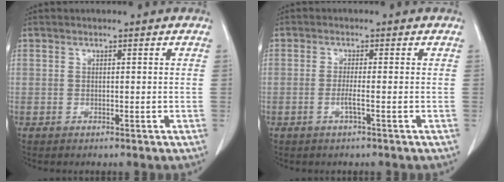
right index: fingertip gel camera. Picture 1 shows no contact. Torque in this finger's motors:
{"motor_torque": [-0.08, 0.03, -0.01, 0.00]}